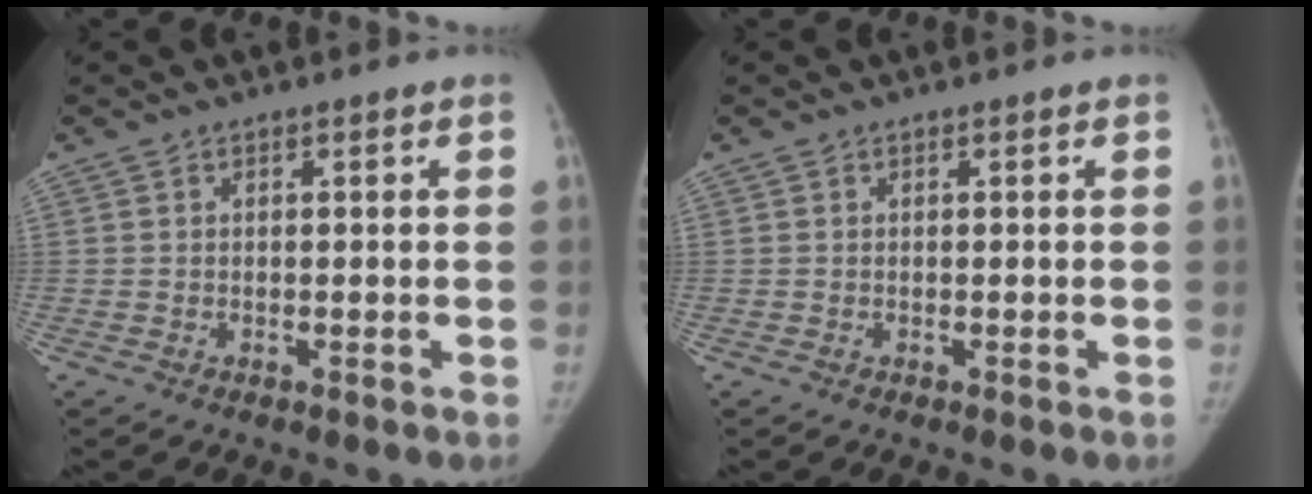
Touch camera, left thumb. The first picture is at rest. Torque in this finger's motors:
{"motor_torque": [0.28, 0.04, 0.07, -0.46, 0.07]}